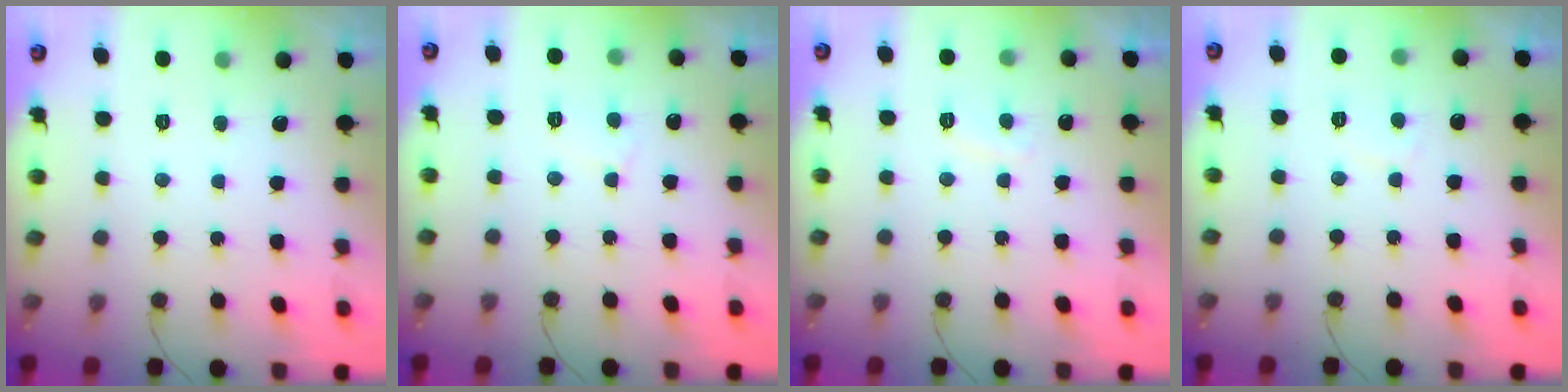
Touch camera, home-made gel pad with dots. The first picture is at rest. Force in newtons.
{"total": 3.6, "press": 3.6, "slide": 0.3}
{"total": 2.8, "press": 2.7, "slide": 0.7}
{"total": 2.0, "press": 1.9, "slide": 0.6}